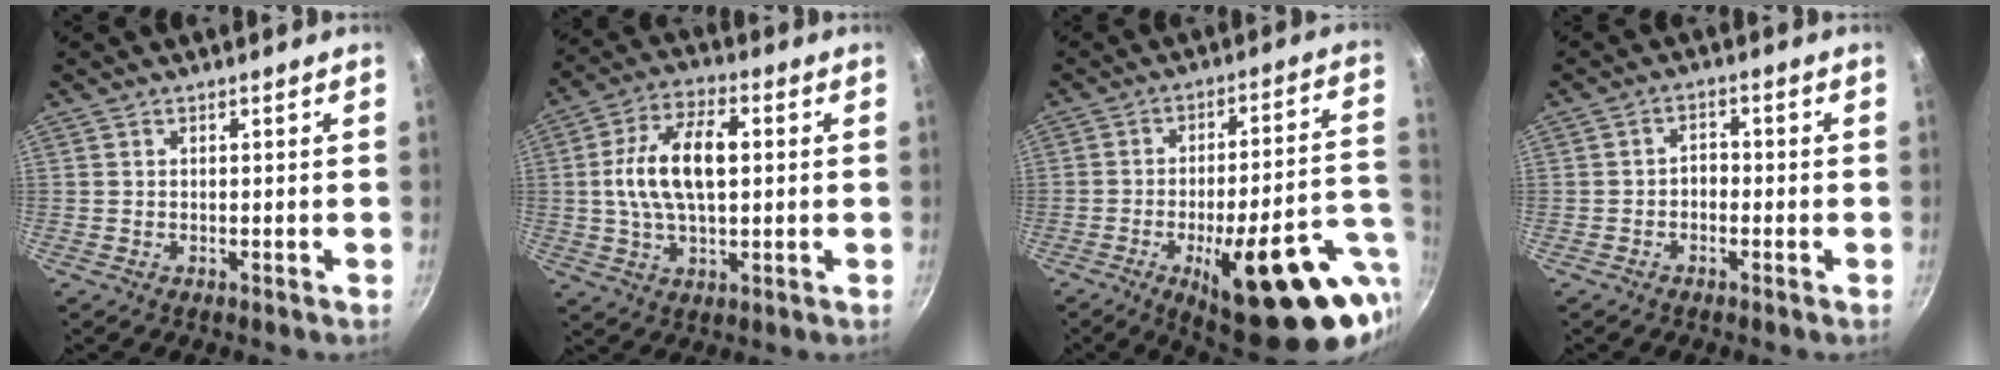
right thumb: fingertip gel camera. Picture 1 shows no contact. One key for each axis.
{"total": 13.7, "fx": 1.3, "fy": 7.3, "fz": 11.6, "tx": -0.198, "ty": 0.021, "tz": 0.016}
{"total": 25.9, "fx": -8.9, "fy": 8.5, "fz": 22.8, "tx": -0.268, "ty": 0.013, "tz": -0.112}
{"total": 2.5, "fx": -1.0, "fy": 1.8, "fz": 1.4, "tx": -0.011, "ty": 0.017, "tz": -0.021}